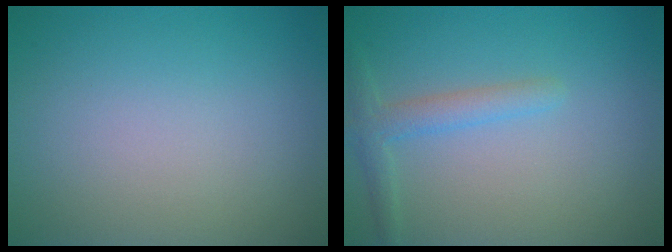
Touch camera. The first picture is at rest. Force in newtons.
{"total": 2.1, "press": 2.1, "slide": 0.2}